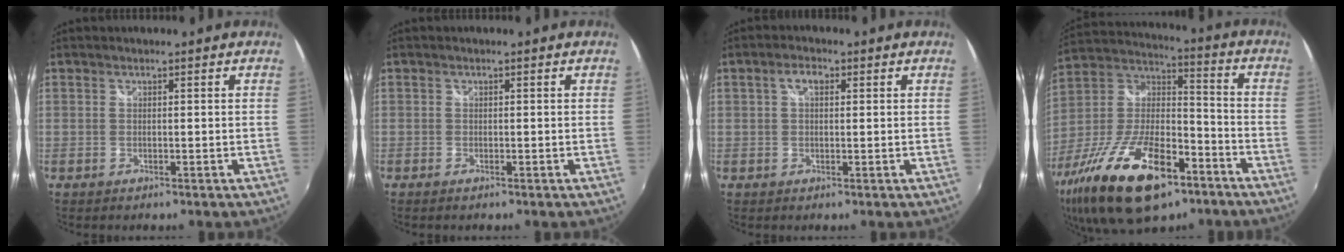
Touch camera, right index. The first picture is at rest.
{"total": 0.7, "force": [-0.5, 0.3, 0.3], "torque": [-0.008, -0.004, -0.012]}
{"total": 2.7, "force": [0.7, 1.5, 2.1], "torque": [-0.037, 0.010, 0.011]}
{"total": 26.2, "force": [-14.3, 11.3, 18.9], "torque": [-0.378, -0.030, -0.242]}